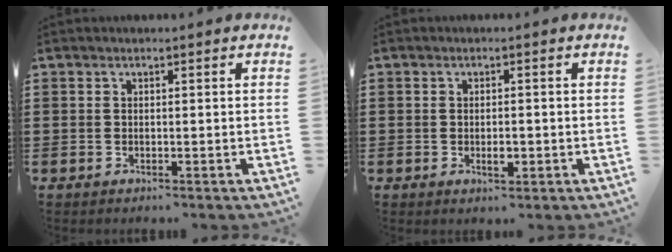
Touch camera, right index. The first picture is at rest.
{"total": 2.1, "force": [-0.5, 0.8, 1.9], "torque": [-0.035, 0.000, -0.008]}